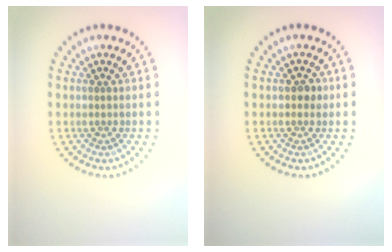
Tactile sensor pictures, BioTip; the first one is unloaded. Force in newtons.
{"total": 1.1, "press": 1.1, "slide": 0.0}